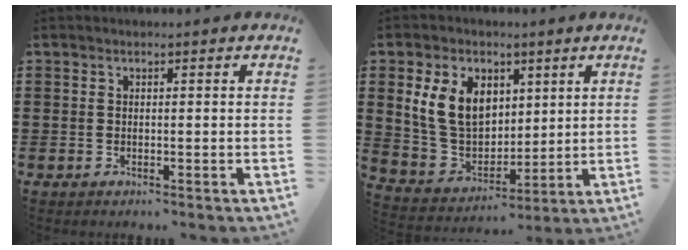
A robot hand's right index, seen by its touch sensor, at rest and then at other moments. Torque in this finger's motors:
{"motor_torque": [1.40, 0.73, 0.63, 0.15]}